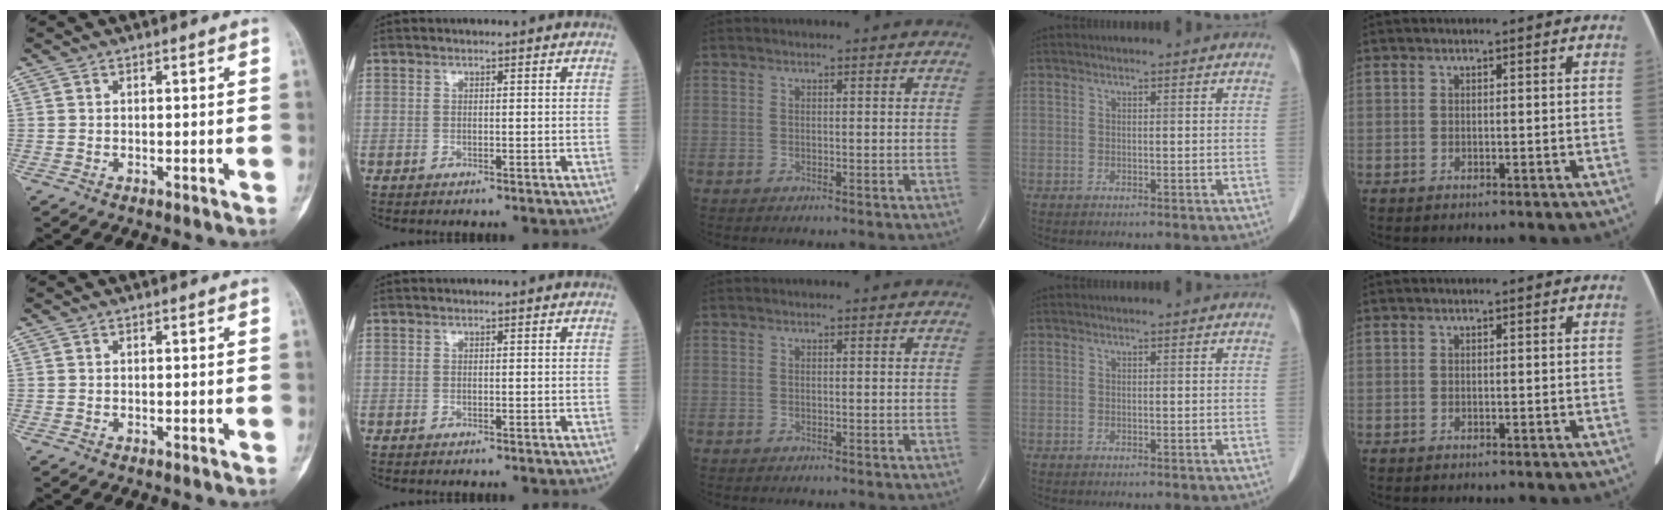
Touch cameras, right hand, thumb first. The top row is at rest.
{}